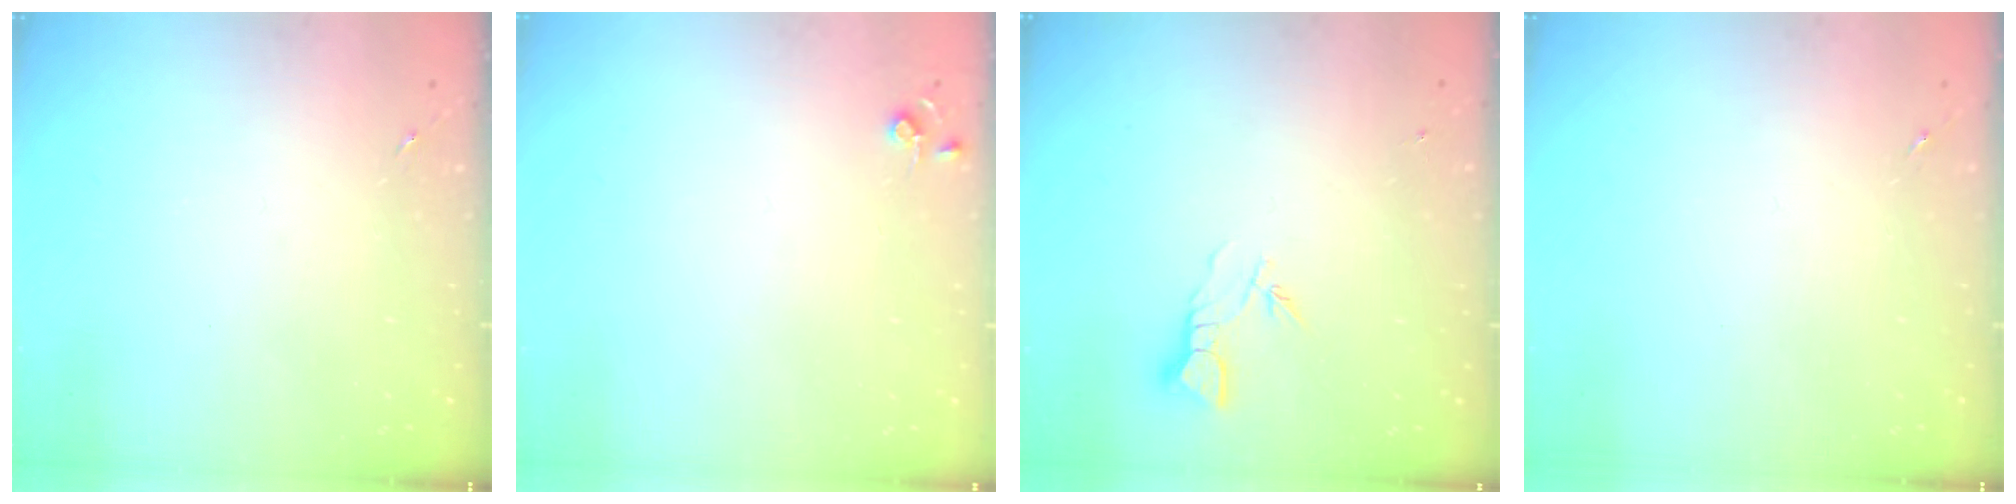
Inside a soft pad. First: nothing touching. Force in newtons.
{"total": 3.8, "press": 3.8, "slide": 0.5}
{"total": 3.4, "press": 3.4, "slide": 0.2}
{"total": 0.0}